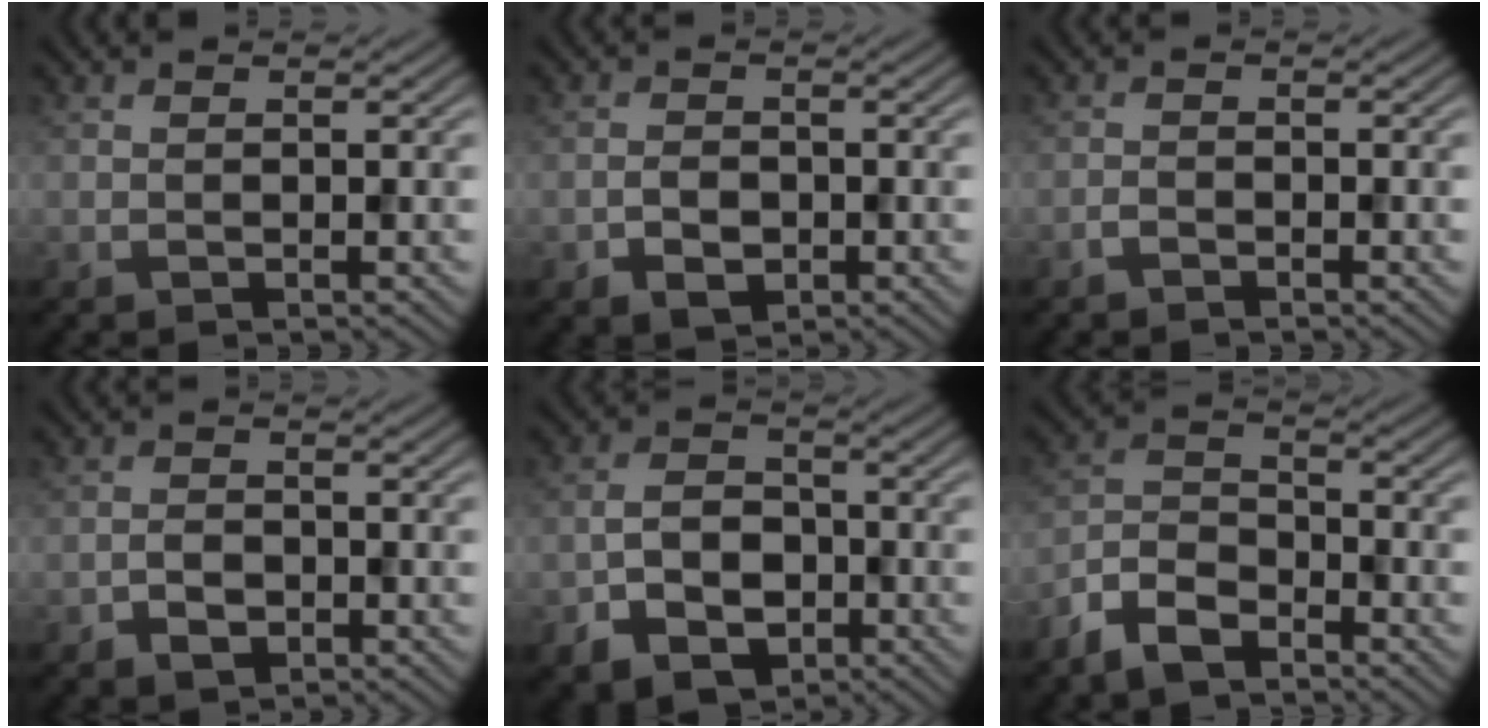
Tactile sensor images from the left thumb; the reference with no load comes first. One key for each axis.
{"total": 2.7, "fx": -1.1, "fy": 1.9, "fz": 1.6, "tx": -0.029, "ty": -0.004, "tz": -0.021}
{"total": 1.1, "fx": -1.0, "fy": 0.4, "fz": 0.5, "tx": -0.009, "ty": 0.001, "tz": -0.022}
{"total": 2.3, "fx": -1.2, "fy": 1.5, "fz": 1.3, "tx": -0.023, "ty": 0.000, "tz": -0.024}
{"total": 6.2, "fx": -2.8, "fy": 4.3, "fz": 3.5, "tx": -0.071, "ty": -0.007, "tz": -0.056}
{"total": 6.5, "fx": -4.8, "fy": 2.9, "fz": 3.3, "tx": -0.070, "ty": -0.003, "tz": -0.113}